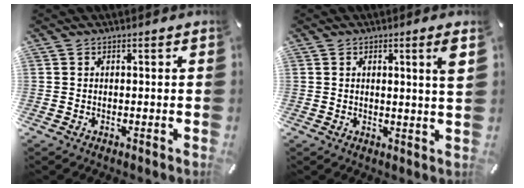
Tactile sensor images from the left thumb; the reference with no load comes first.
{"total": 4.5, "force": [1.6, 0.2, 4.2], "torque": [-0.065, -0.010, 0.021]}